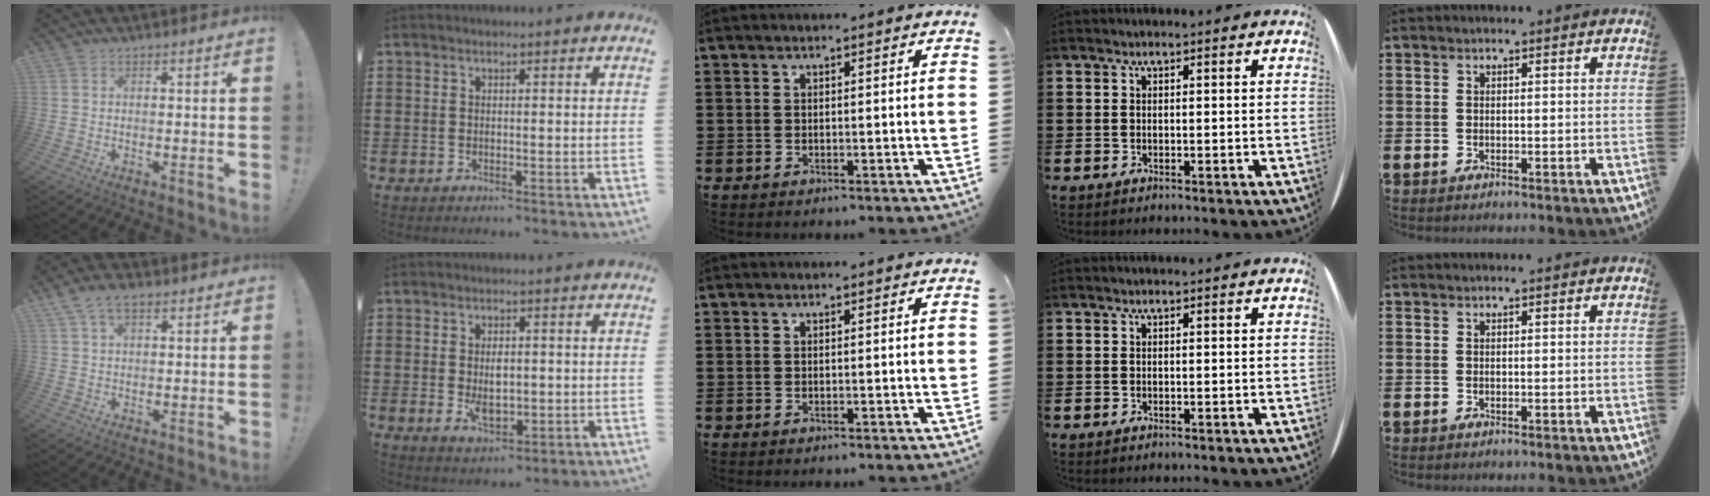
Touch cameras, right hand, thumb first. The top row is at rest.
{"thumb": {"total": 5.8, "force": [3.2, 2.9, 3.8], "torque": [-0.078, 0.001, 0.063]}, "index": {"total": 4.4, "force": [-0.2, 2.3, 3.7], "torque": [-0.078, 0.002, -0.005]}}